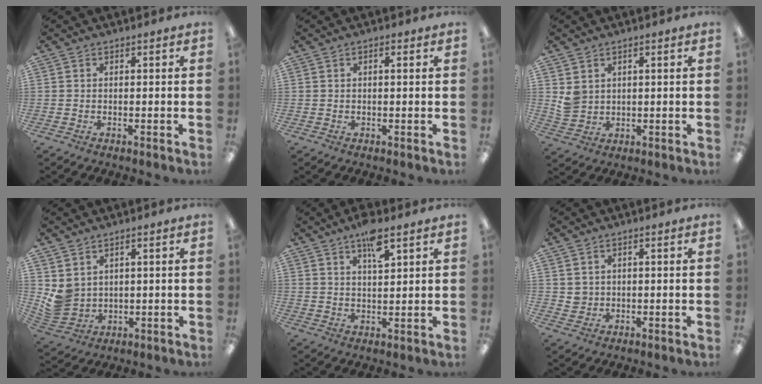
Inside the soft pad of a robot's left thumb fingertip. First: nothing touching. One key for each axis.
{"total": 0.8, "fx": 0.3, "fy": 0.2, "fz": 0.7, "tx": -0.008, "ty": -0.001, "tz": 0.004}
{"total": 3.5, "fx": 1.7, "fy": 2.9, "fz": 1.1, "tx": -0.018, "ty": -0.004, "tz": 0.033}
{"total": 5.1, "fx": 2.0, "fy": 4.4, "fz": 1.5, "tx": -0.038, "ty": -0.014, "tz": 0.042}
{"total": 6.6, "fx": 4.3, "fy": 1.9, "fz": 4.6, "tx": -0.069, "ty": -0.021, "tz": 0.070}
{"total": 2.2, "fx": 0.7, "fy": 2.0, "fz": 0.1, "tx": -0.004, "ty": 0.002, "tz": 0.013}